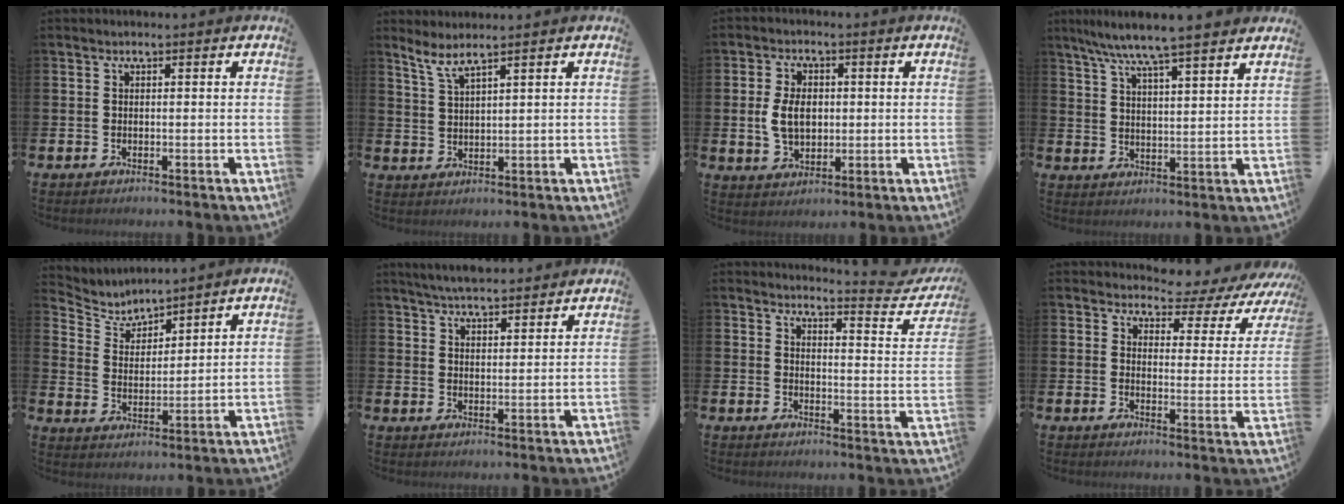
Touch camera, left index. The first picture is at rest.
{"total": 3.3, "force": [2.9, -0.1, 1.6], "torque": [-0.038, -0.009, 0.051]}
{"total": 5.5, "force": [0.6, 3.8, 3.9], "torque": [-0.075, 0.007, 0.003]}
{"total": 7.4, "force": [6.9, -0.2, 2.6], "torque": [-0.075, -0.037, 0.121]}
{"total": 4.6, "force": [4.5, 1.2, 0.2], "torque": [-0.028, -0.032, 0.075]}
{"total": 4.9, "force": [4.9, 0.3, 0.6], "torque": [-0.018, -0.027, 0.087]}
{"total": 4.0, "force": [3.9, 0.1, 0.9], "torque": [-0.001, -0.046, 0.054]}
{"total": 3.8, "force": [3.3, 1.8, 0.6], "torque": [-0.009, -0.043, 0.044]}